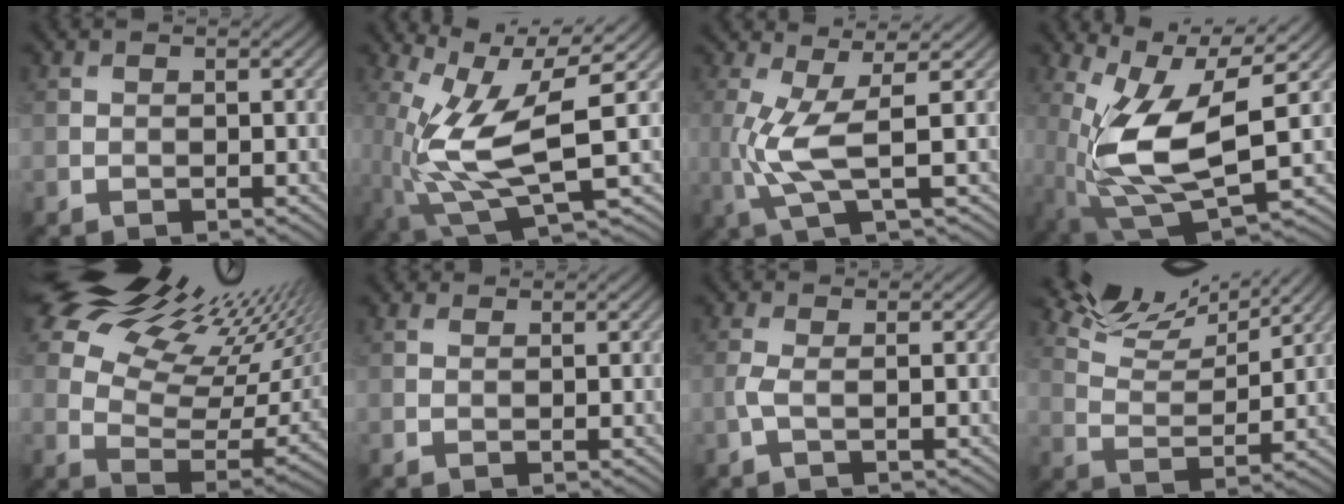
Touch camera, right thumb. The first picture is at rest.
{"total": 11.8, "force": [0.3, 3.8, 11.2], "torque": [-0.245, -0.010, 0.015]}
{"total": 5.6, "force": [-0.2, 0.8, 5.6], "torque": [-0.137, 0.007, -0.002]}
{"total": 12.5, "force": [0.8, 5.1, 11.4], "torque": [-0.246, -0.014, 0.020]}
{"total": 21.0, "force": [14.6, 7.8, 12.9], "torque": [-0.237, 0.045, 0.202]}
{"total": 1.0, "force": [1.0, 0.3, 0.2], "torque": [-0.008, 0.005, 0.018]}
{"total": 1.4, "force": [-0.2, 0.0, 1.4], "torque": [-0.045, 0.006, -0.007]}
{"total": 10.0, "force": [8.7, 2.1, 4.5], "torque": [-0.103, -0.003, 0.144]}